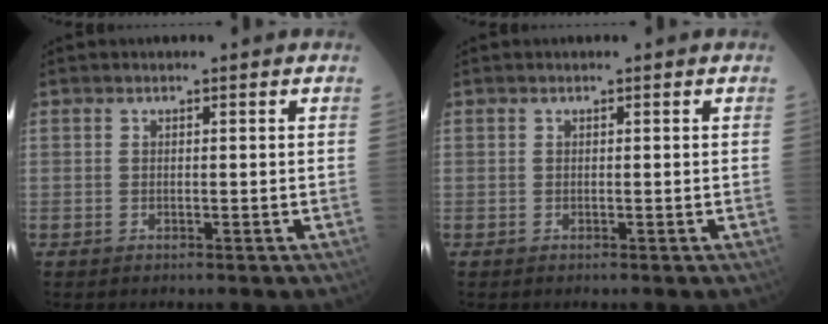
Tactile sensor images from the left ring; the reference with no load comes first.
{"total": 0.0}